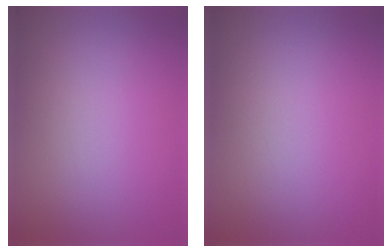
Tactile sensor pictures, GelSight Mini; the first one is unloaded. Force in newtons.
{"total": 0.0}